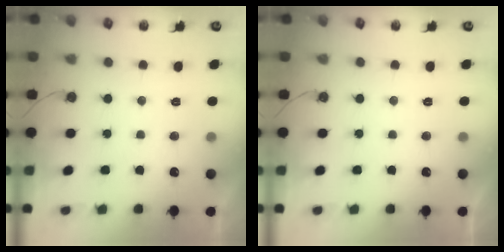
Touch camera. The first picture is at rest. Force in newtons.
{"total": 0.0}